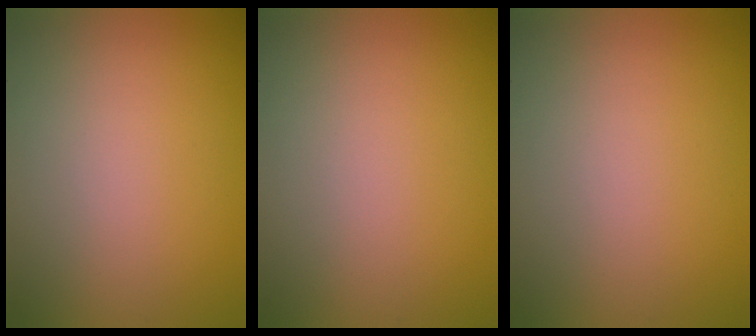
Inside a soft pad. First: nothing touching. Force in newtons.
{"total": 0.0}
{"total": 0.0}